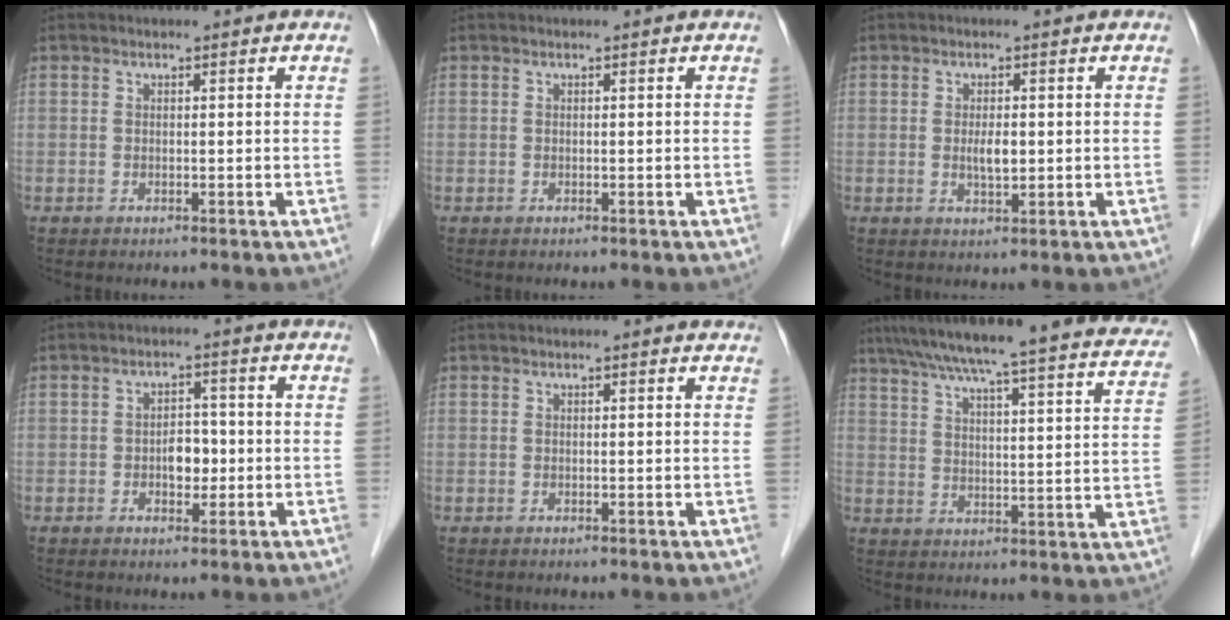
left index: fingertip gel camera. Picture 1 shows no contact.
{"total": 0.0}
{"total": 2.5, "force": [0.0, 0.8, 2.3], "torque": [-0.045, -0.002, 0.002]}
{"total": 3.5, "force": [-0.7, 2.1, 2.6], "torque": [-0.039, 0.009, -0.010]}
{"total": 0.8, "force": [0.6, 0.2, 0.5], "torque": [-0.009, 0.008, 0.003]}
{"total": 30.0, "force": [26.1, 3.3, 14.5], "torque": [-0.224, -0.030, 0.321]}